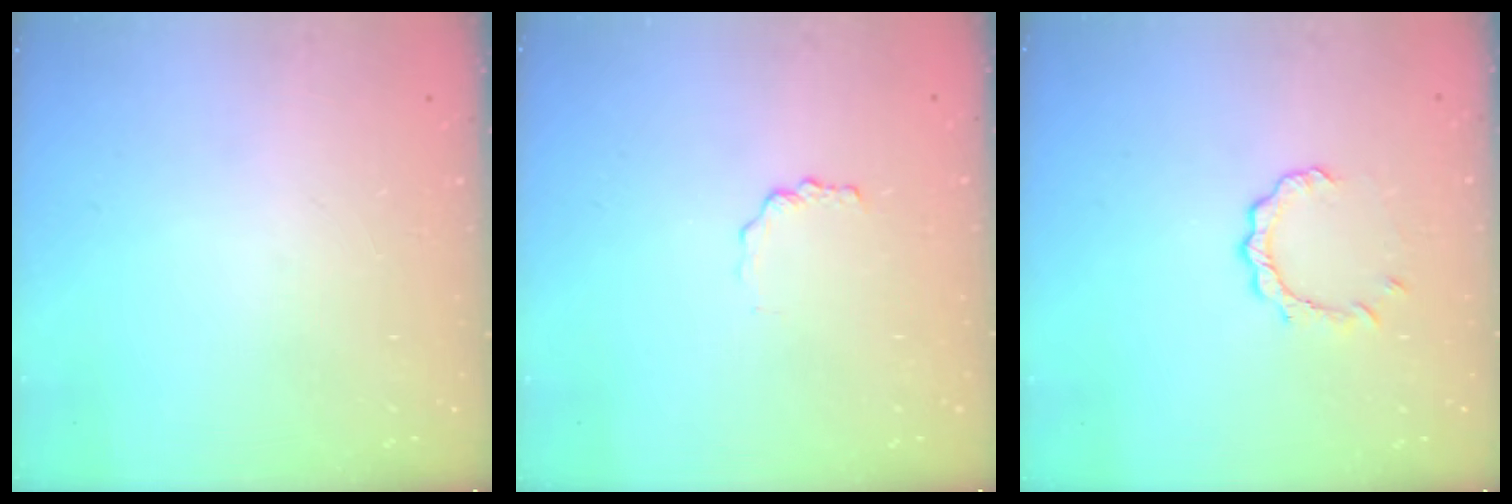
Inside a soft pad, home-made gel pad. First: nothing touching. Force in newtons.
{"total": 1.7, "press": 1.6, "slide": 0.2}
{"total": 3.7, "press": 3.7, "slide": 0.3}